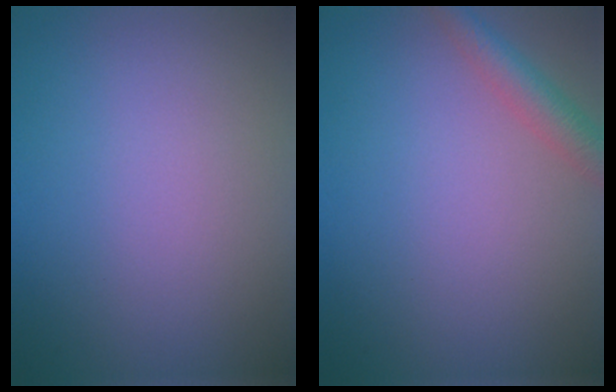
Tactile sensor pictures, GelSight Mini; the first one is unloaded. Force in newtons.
{"total": 2.6, "press": 2.6, "slide": 0.2}